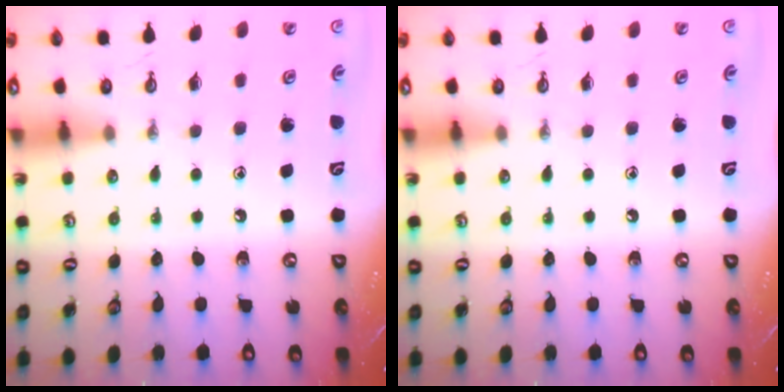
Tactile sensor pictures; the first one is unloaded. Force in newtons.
{"total": 0.0}